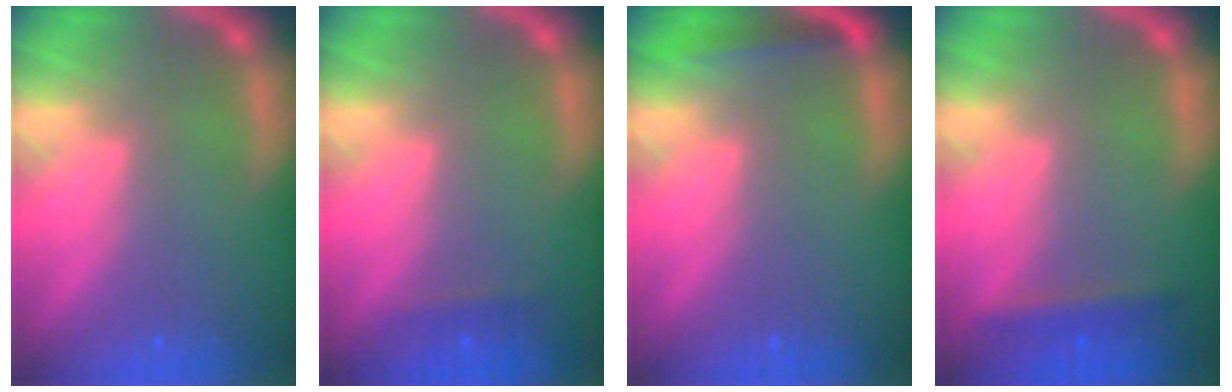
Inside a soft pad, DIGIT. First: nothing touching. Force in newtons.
{"total": 0.9}
{"total": 1.9}
{"total": 1.9}